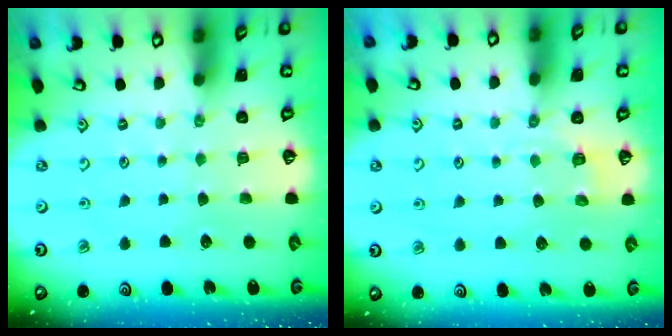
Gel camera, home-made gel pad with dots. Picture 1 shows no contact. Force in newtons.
{"total": 2.1, "press": 1.0, "slide": 1.9}